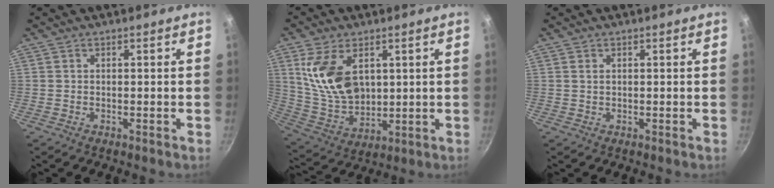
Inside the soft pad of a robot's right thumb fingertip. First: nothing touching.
{"total": 14.2, "force": [4.3, 9.0, 10.1], "torque": [-0.167, -0.031, 0.099]}
{"total": 0.7, "force": [0.3, 0.5, 0.5], "torque": [-0.009, 0.000, 0.005]}